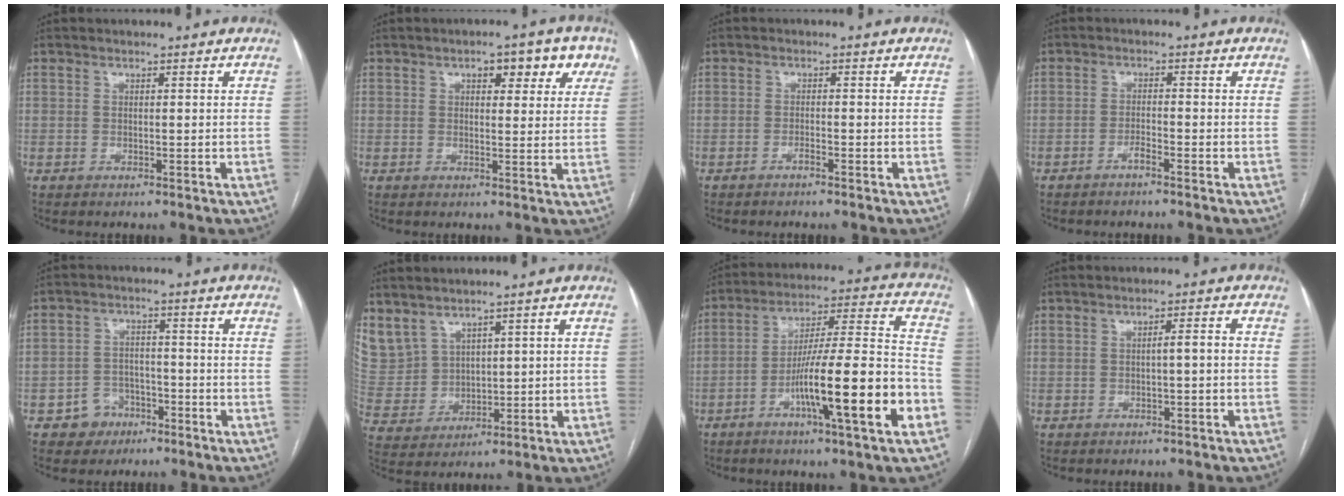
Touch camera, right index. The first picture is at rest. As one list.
[{"total": 6.8, "force": [3.4, 3.1, 5.0], "torque": [-0.047, 0.017, 0.039]}, {"total": 1.1, "force": [-0.9, -0.1, 0.6], "torque": [-0.013, 0.001, -0.015]}, {"total": 1.8, "force": [-1.4, 0.0, 1.1], "torque": [-0.023, 0.002, -0.027]}, {"total": 5.0, "force": [-2.9, 4.1, 0.7], "torque": [-0.003, 0.014, -0.041]}, {"total": 11.3, "force": [6.9, 8.4, 3.3], "torque": [-0.111, 0.029, 0.174]}, {"total": 18.4, "force": [-7.2, 0.3, 17.0], "torque": [-0.263, 0.001, -0.113]}, {"total": 1.8, "force": [-0.4, 0.1, 1.8], "torque": [-0.026, 0.004, -0.007]}]